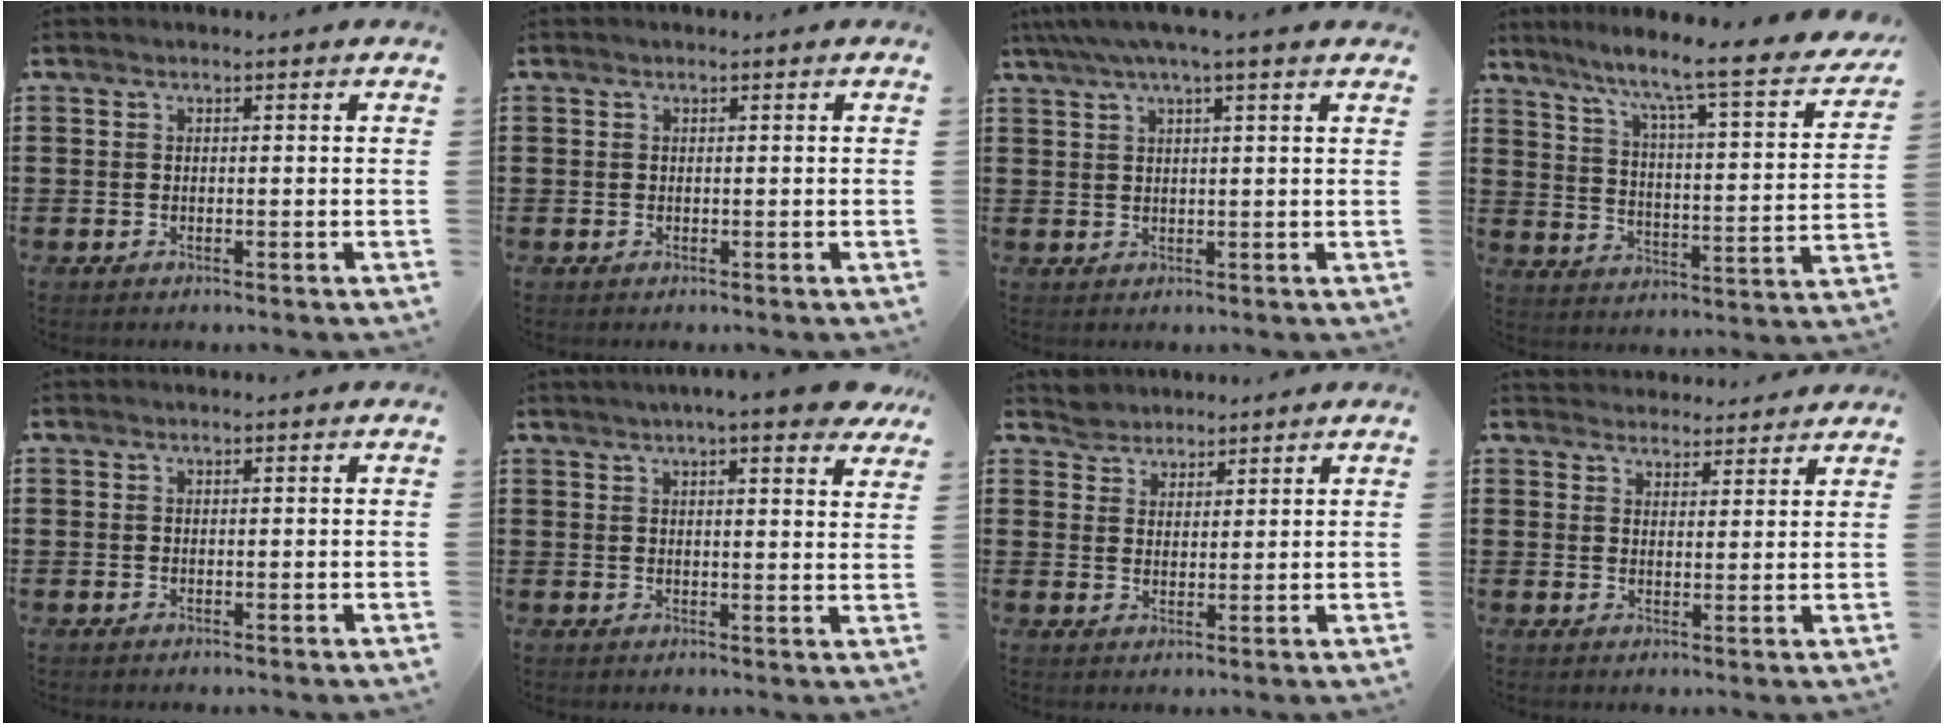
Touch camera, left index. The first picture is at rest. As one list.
[{"total": 0.0}, {"total": 3.2, "force": [2.2, -0.2, 2.3], "torque": [-0.051, 0.000, 0.038]}, {"total": 6.2, "force": [5.1, -0.9, 3.4], "torque": [-0.082, -0.055, 0.069]}, {"total": 0.0}, {"total": 5.5, "force": [4.6, -0.1, 3.0], "torque": [-0.063, -0.009, 0.079]}, {"total": 3.0, "force": [2.6, 1.4, -0.5], "torque": [-0.003, 0.006, 0.051]}, {"total": 3.2, "force": [3.0, 0.9, -0.5], "torque": [-0.001, -0.006, 0.057]}]